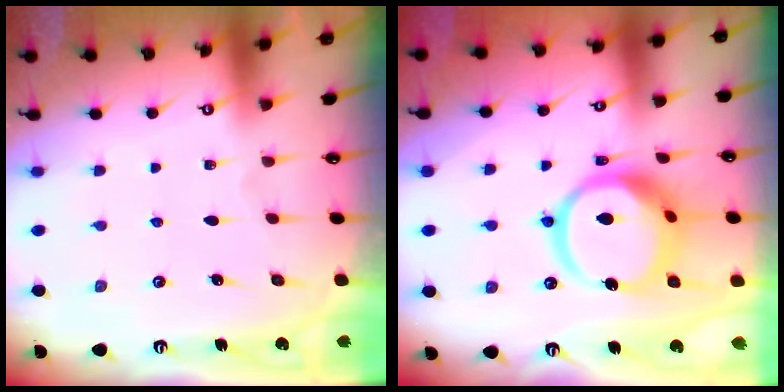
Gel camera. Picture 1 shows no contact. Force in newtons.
{"total": 15.4, "press": 15.3, "slide": 1.8}